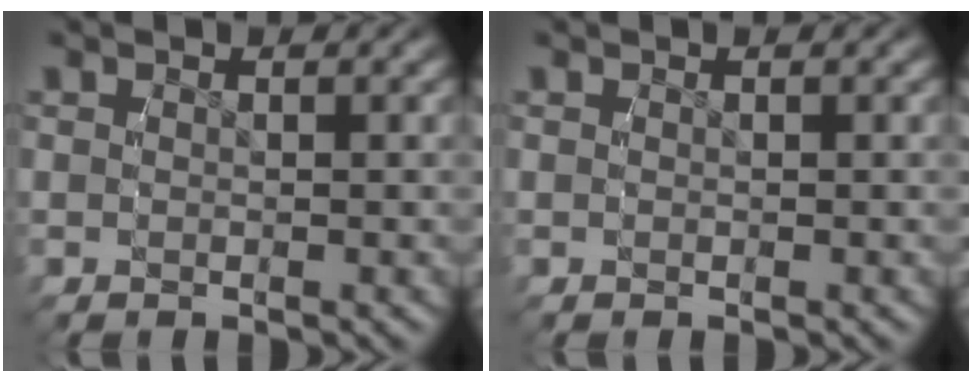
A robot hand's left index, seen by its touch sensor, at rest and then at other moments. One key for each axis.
{"total": 0.0}